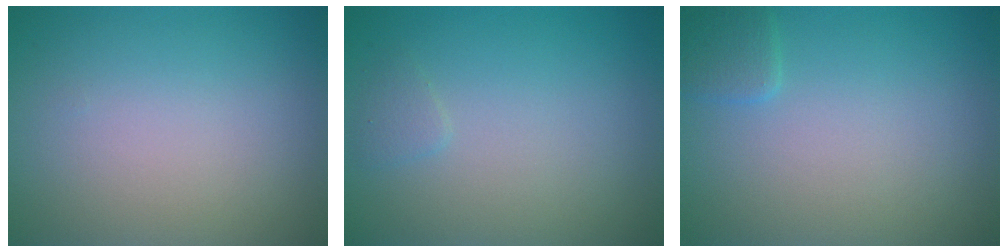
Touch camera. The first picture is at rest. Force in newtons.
{"total": 0.7, "press": 0.7, "slide": 0.1}
{"total": 1.3, "press": 1.3, "slide": 0.1}